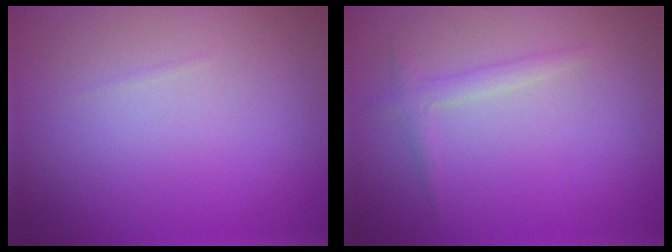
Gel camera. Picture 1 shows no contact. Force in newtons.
{"total": 1.4, "press": 1.4, "slide": 0.1}